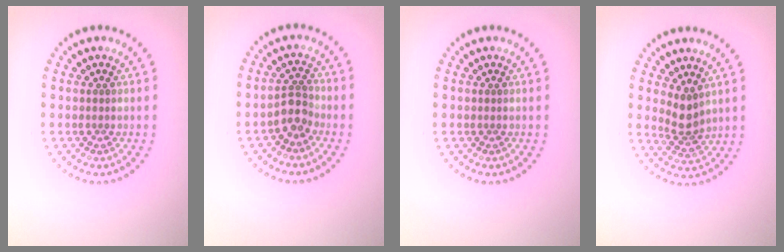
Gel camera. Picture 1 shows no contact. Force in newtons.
{"total": 2.2, "press": 1.8, "slide": 1.3}
{"total": 0.0}
{"total": 2.4, "press": 1.8, "slide": 1.6}